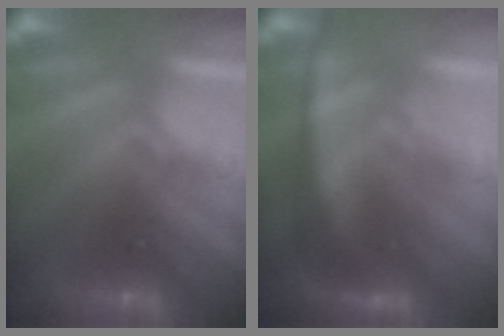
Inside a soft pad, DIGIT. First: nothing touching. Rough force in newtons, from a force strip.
{"total": 2.9}